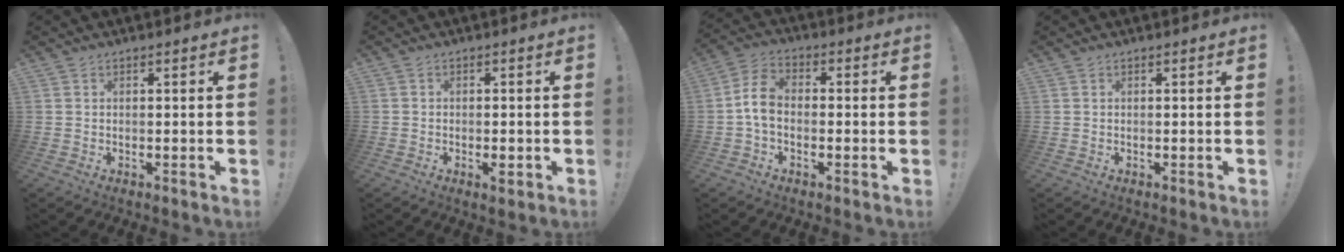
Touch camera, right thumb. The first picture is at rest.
{"total": 3.3, "force": [-1.2, 2.8, 1.3], "torque": [-0.011, 0.006, -0.019]}
{"total": 7.8, "force": [-1.0, 5.2, 5.7], "torque": [-0.110, 0.016, -0.011]}
{"total": 0.0}